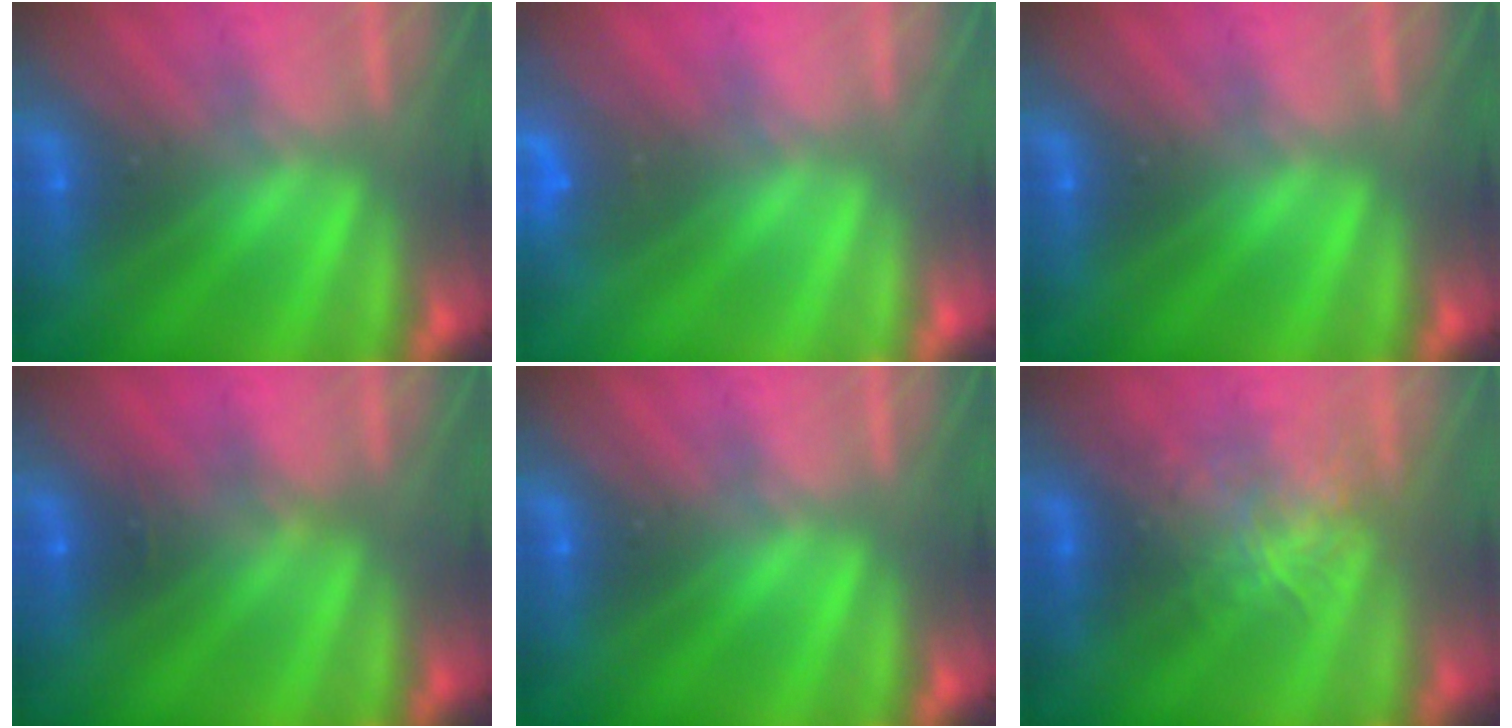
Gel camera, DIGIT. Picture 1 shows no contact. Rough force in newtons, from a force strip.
{"total": 3.4}
{"total": 0.0}
{"total": 2.4}
{"total": 0.0}
{"total": 2.6}